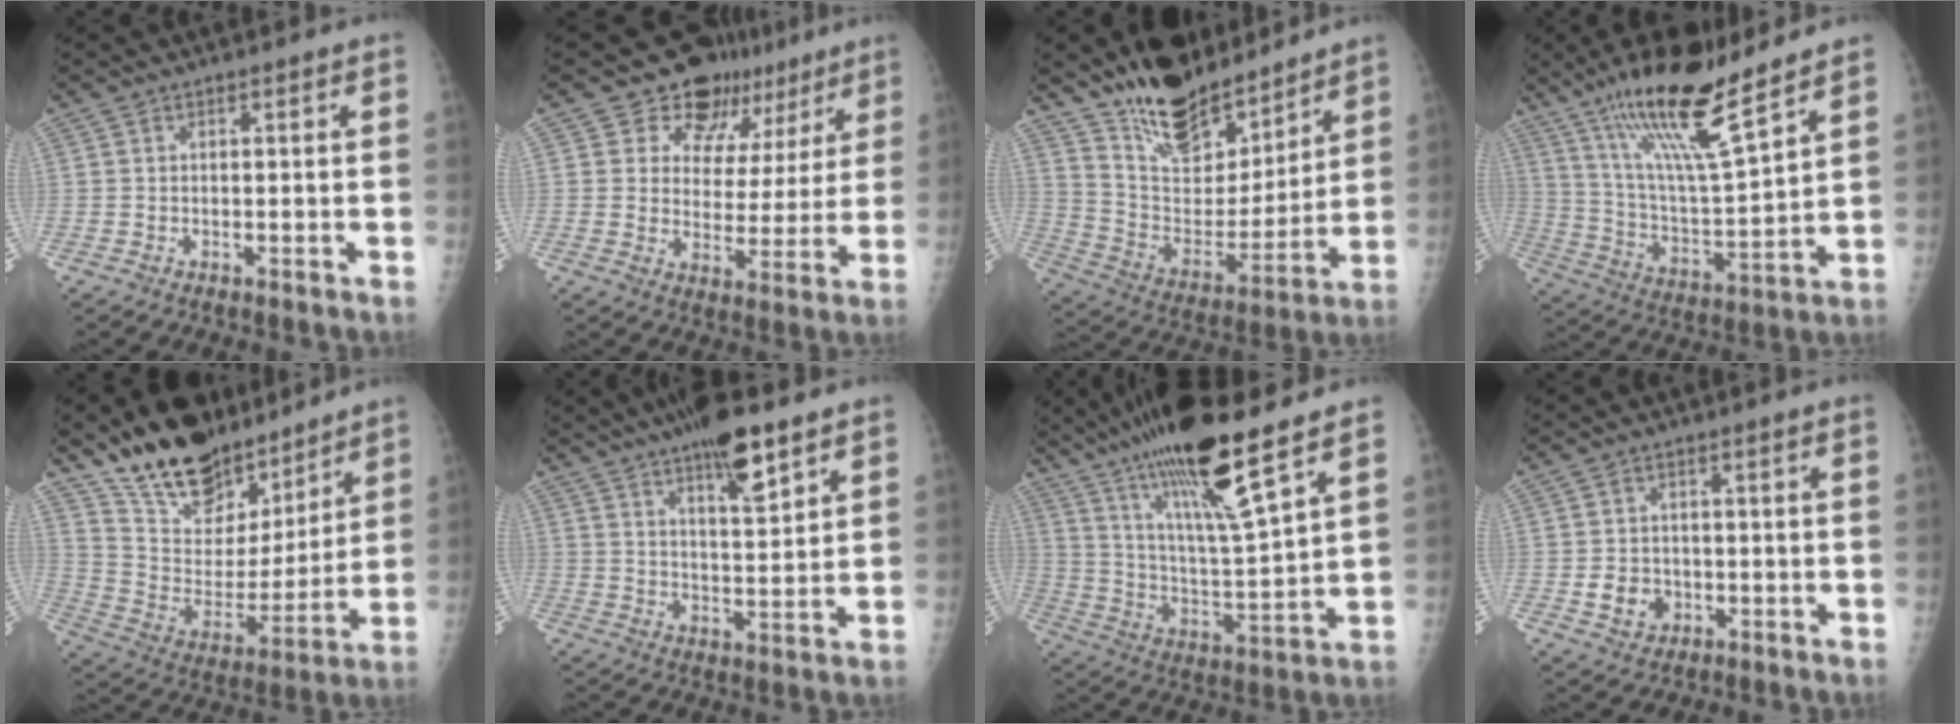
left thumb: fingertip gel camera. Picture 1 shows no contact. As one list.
[{"total": 12.3, "force": [8.3, 8.5, 3.4], "torque": [0.000, -0.033, 0.105]}, {"total": 20.2, "force": [15.9, 8.7, 8.9], "torque": [-0.102, -0.102, 0.275]}, {"total": 18.2, "force": [12.7, 3.3, 12.7], "torque": [-0.209, -0.065, 0.234]}, {"total": 21.9, "force": [16.9, 10.2, 9.5], "torque": [-0.118, -0.092, 0.291]}, {"total": 11.1, "force": [7.1, 2.8, 8.2], "torque": [-0.119, -0.031, 0.114]}, {"total": 19.3, "force": [13.1, 2.2, 14.0], "torque": [-0.238, -0.063, 0.235]}, {"total": 4.5, "force": [-0.9, 4.0, 1.9], "torque": [-0.014, 0.005, -0.008]}]